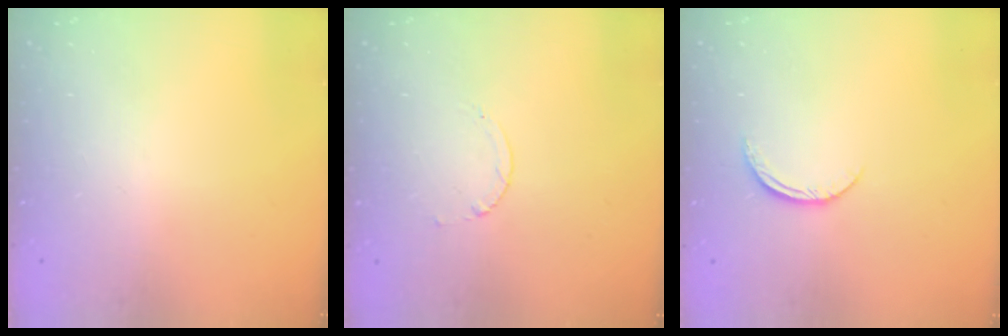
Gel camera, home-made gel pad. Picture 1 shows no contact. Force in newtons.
{"total": 2.3, "press": 2.3, "slide": 0.3}
{"total": 6.2, "press": 6.1, "slide": 0.7}